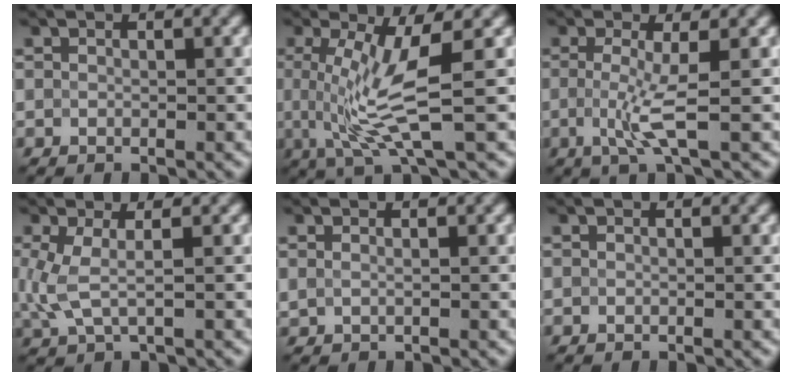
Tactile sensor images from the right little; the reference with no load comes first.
{"total": 5.7, "force": [0.0, 1.1, 5.6], "torque": [-0.107, -0.003, 0.002]}
{"total": 3.1, "force": [-0.7, 0.3, 3.0], "torque": [-0.062, -0.007, -0.014]}
{"total": 2.5, "force": [0.0, 0.8, 2.4], "torque": [-0.065, -0.001, 0.002]}
{"total": 1.1, "force": [0.9, 0.5, 0.4], "torque": [-0.001, 0.003, 0.005]}
{"total": 0.0}